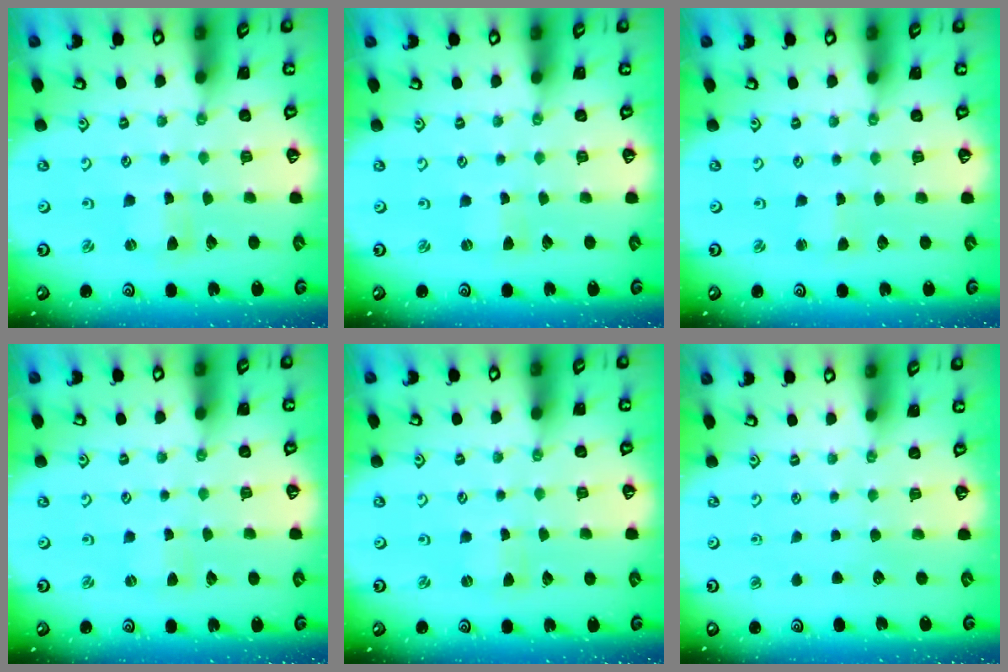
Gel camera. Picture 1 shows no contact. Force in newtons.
{"total": 0.0}
{"total": 1.1, "press": 1.1, "slide": 0.2}
{"total": 0.7, "press": 0.7, "slide": 0.1}
{"total": 0.0}
{"total": 0.0}